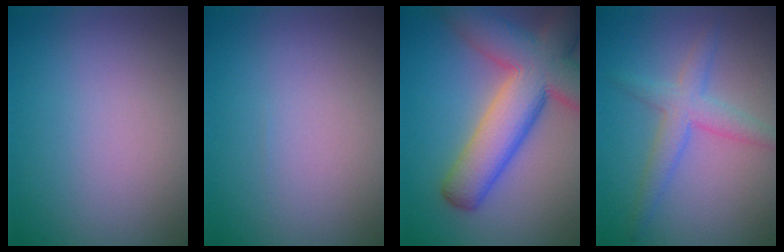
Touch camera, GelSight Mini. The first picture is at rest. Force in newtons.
{"total": 0.0}
{"total": 10.4, "press": 10.3, "slide": 0.7}
{"total": 3.1, "press": 3.1, "slide": 0.0}